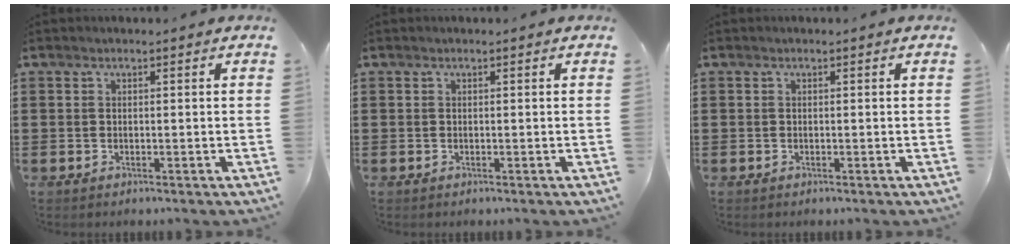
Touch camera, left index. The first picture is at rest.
{"total": 0.0}
{"total": 0.0}